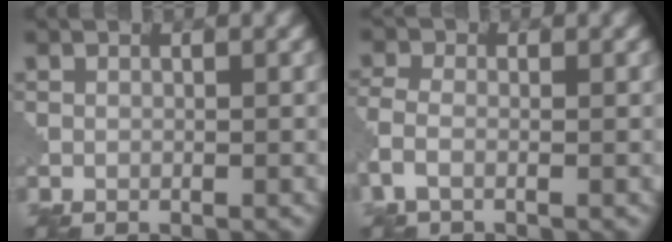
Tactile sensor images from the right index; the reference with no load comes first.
{"total": 2.6, "force": [-1.3, 1.2, 2.0], "torque": [-0.053, -0.004, -0.039]}